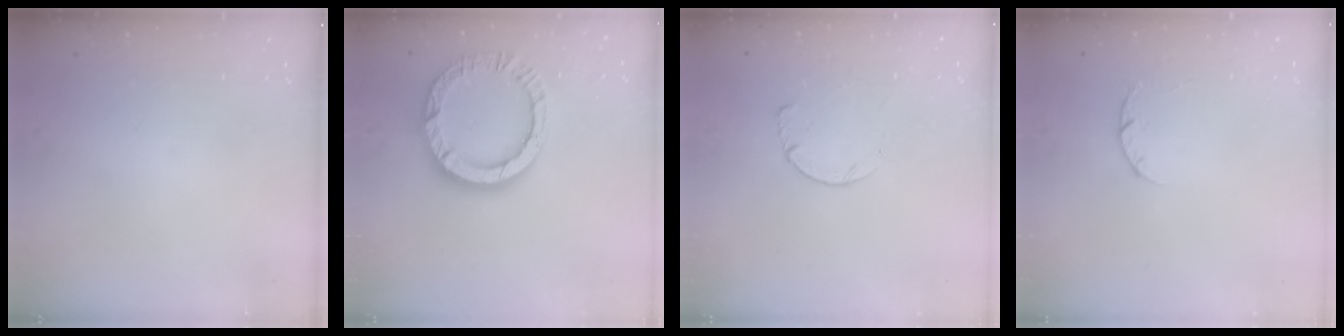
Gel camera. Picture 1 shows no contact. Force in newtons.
{"total": 12.7, "press": 12.6, "slide": 1.2}
{"total": 2.5, "press": 2.5, "slide": 0.3}
{"total": 2.0, "press": 1.9, "slide": 0.4}